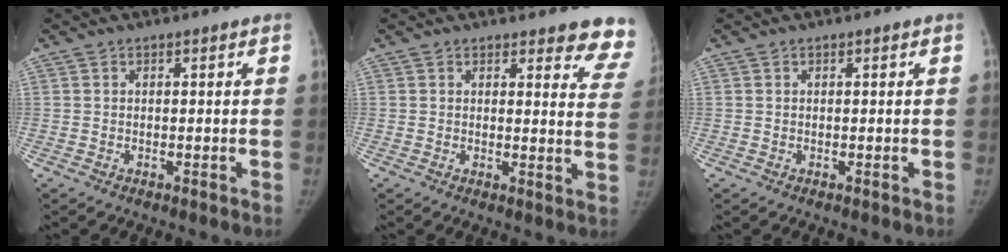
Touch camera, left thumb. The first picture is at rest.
{"total": 9.4, "force": [8.9, 2.4, 1.7], "torque": [0.029, -0.069, 0.065]}
{"total": 0.0}